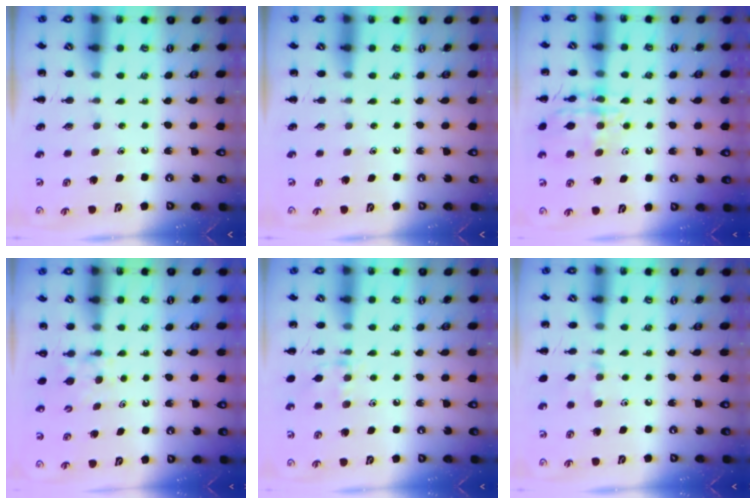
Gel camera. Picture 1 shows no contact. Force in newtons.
{"total": 0.0}
{"total": 13.5, "press": 13.5, "slide": 0.9}
{"total": 3.3, "press": 3.0, "slide": 1.3}
{"total": 8.0, "press": 7.9, "slide": 1.2}
{"total": 3.7, "press": 3.4, "slide": 1.4}